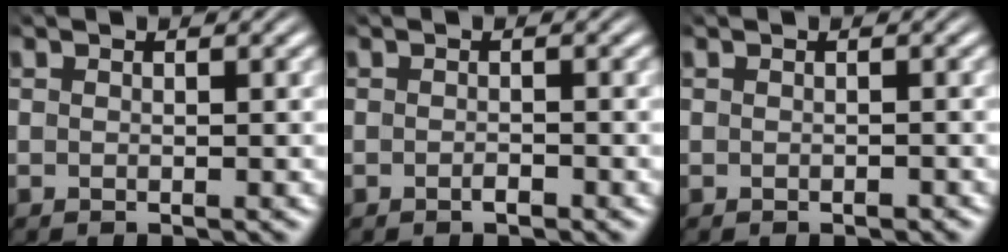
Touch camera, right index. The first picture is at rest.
{"total": 0.7, "force": [-0.7, 0.1, 0.2], "torque": [-0.004, 0.000, -0.012]}
{"total": 0.5, "force": [-0.5, 0.0, 0.0], "torque": [-0.003, -0.004, -0.006]}